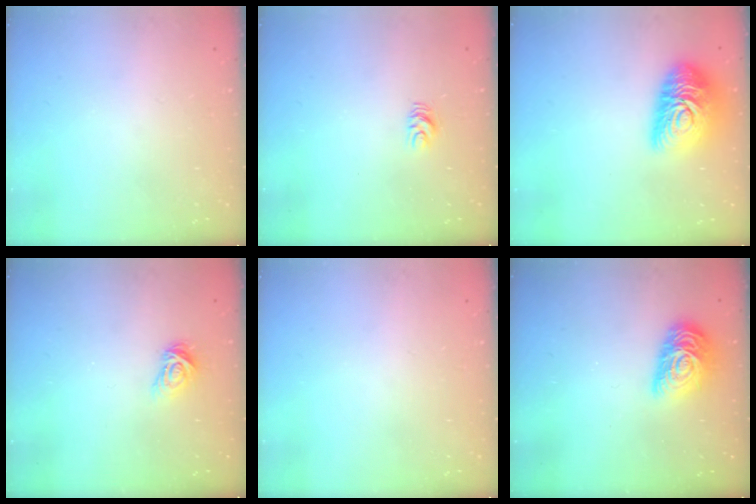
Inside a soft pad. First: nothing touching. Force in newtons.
{"total": 5.1, "press": 5.1, "slide": 0.5}
{"total": 15.6, "press": 15.6, "slide": 1.2}
{"total": 6.2, "press": 6.2, "slide": 0.6}
{"total": 0.0}
{"total": 13.1, "press": 13.1, "slide": 0.5}